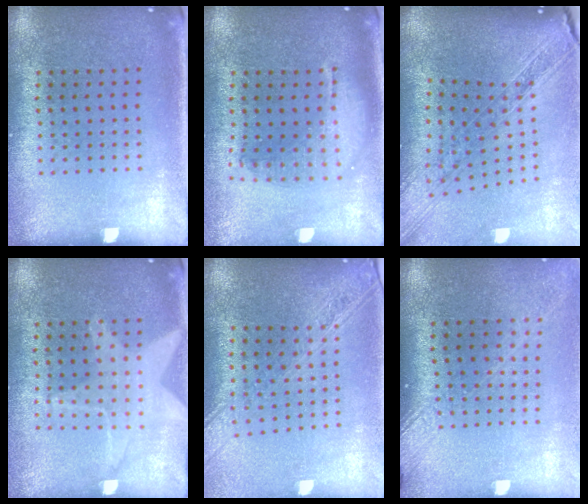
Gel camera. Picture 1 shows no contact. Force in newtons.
{"total": 1.6, "press": 1.4, "slide": 0.7}
{"total": 2.2, "press": 1.9, "slide": 1.1}
{"total": 1.1, "press": 1.1, "slide": 0.1}
{"total": 2.2, "press": 1.9, "slide": 1.2}
{"total": 2.0, "press": 1.5, "slide": 1.3}